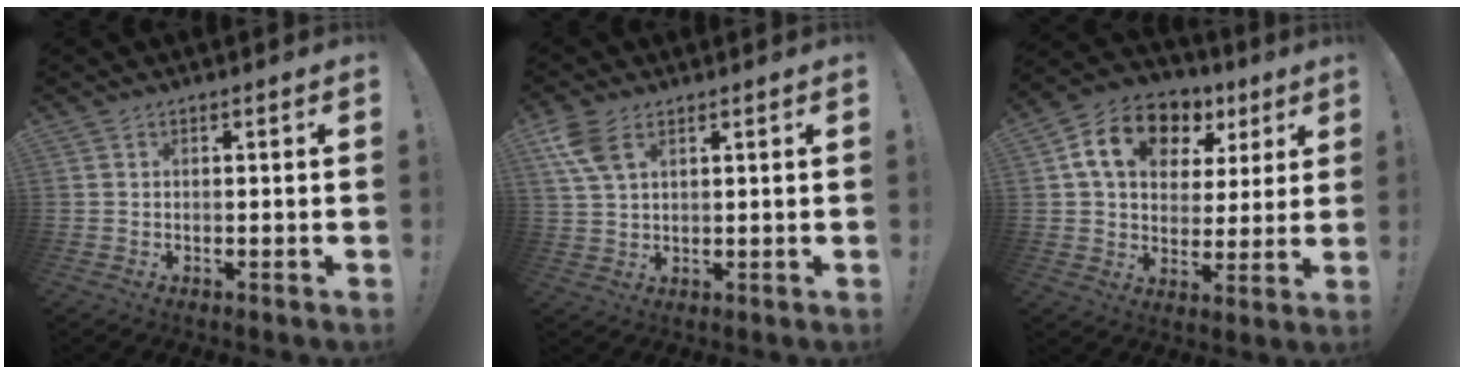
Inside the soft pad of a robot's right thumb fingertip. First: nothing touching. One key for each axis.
{"total": 7.5, "fx": 3.8, "fy": 3.9, "fz": 5.2, "tx": -0.100, "ty": -0.009, "tz": 0.075}
{"total": 15.9, "fx": 6.8, "fy": 11.4, "fz": 8.8, "tx": -0.136, "ty": -0.015, "tz": 0.126}